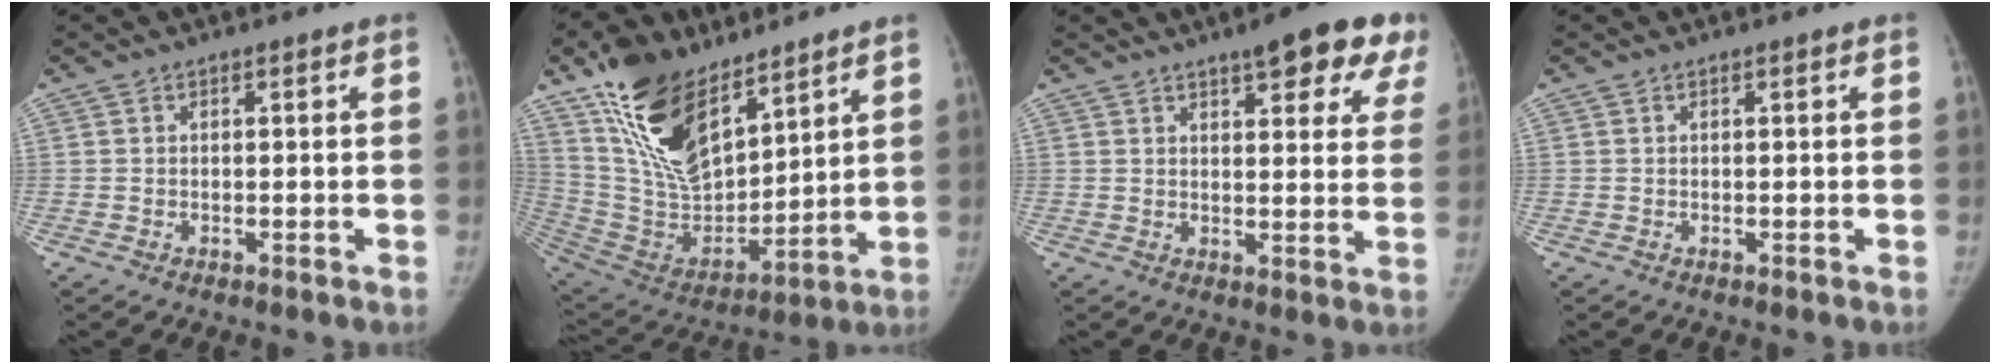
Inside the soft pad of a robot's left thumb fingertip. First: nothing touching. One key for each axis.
{"total": 22.8, "fx": 14.4, "fy": 11.0, "fz": 13.8, "tx": -0.217, "ty": -0.063, "tz": 0.277}
{"total": 14.8, "fx": 9.0, "fy": 4.5, "fz": 10.9, "tx": -0.109, "ty": -0.027, "tz": 0.104}
{"total": 0.0}